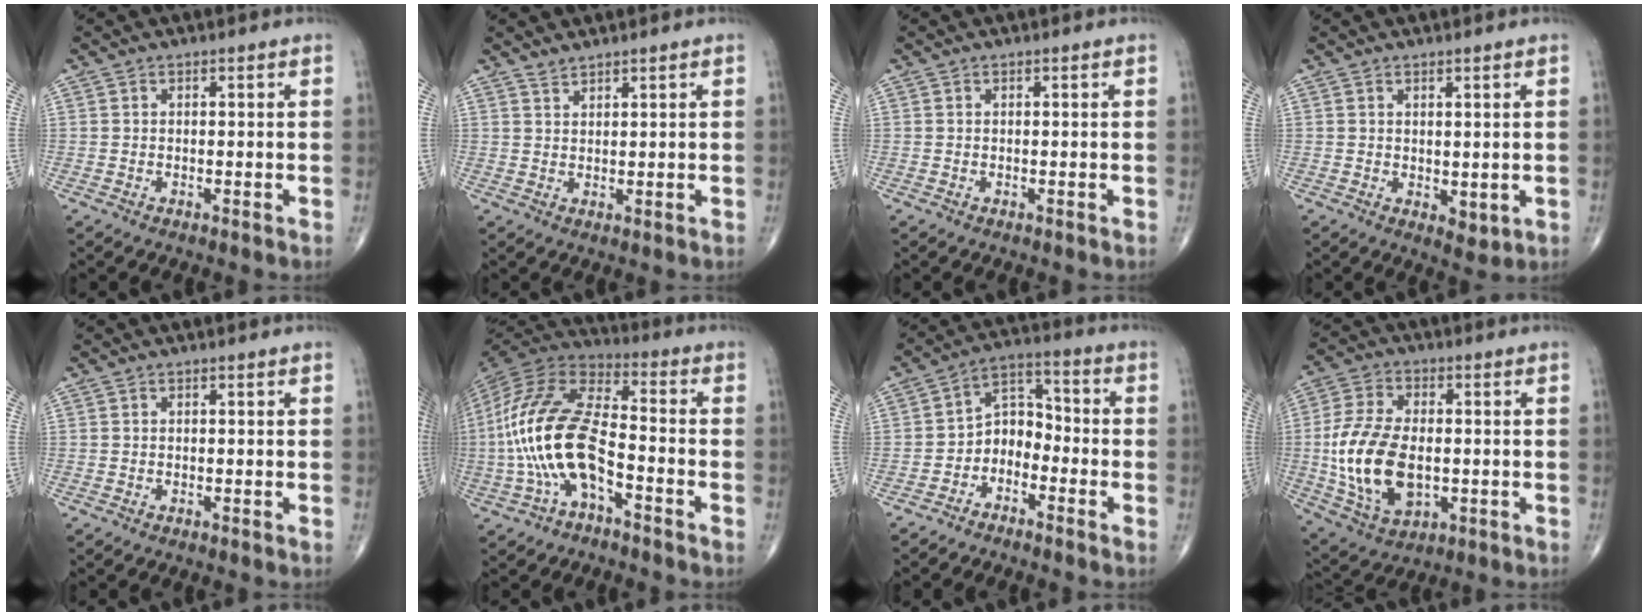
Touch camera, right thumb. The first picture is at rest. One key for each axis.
{"total": 1.7, "fx": 1.7, "fy": 0.4, "fz": 0.3, "tx": -0.001, "ty": -0.011, "tz": 0.032}
{"total": 0.0}
{"total": 3.2, "fx": 0.2, "fy": 1.9, "fz": 2.6, "tx": -0.028, "ty": -0.012, "tz": 0.013}
{"total": 0.0}
{"total": 18.9, "fx": -4.6, "fy": 8.8, "fz": 16.1, "tx": -0.337, "ty": 0.042, "tz": -0.088}
{"total": 6.9, "fx": -3.4, "fy": 4.9, "fz": 3.5, "tx": -0.036, "ty": 0.054, "tz": -0.076}
{"total": 16.9, "fx": -1.5, "fy": 10.0, "fz": 13.6, "tx": -0.266, "ty": -0.003, "tz": -0.016}